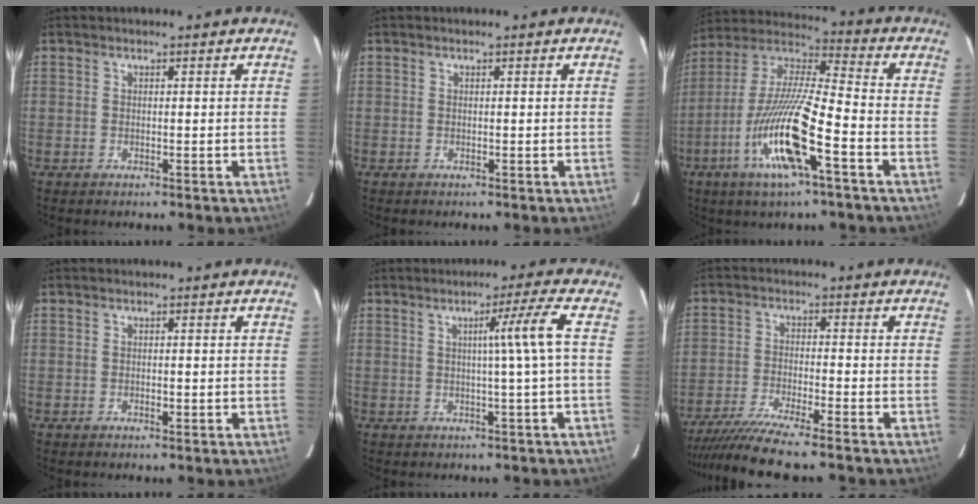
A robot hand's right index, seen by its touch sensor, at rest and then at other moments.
{"total": 0.0}
{"total": 17.1, "force": [-6.6, 1.8, 15.6], "torque": [-0.318, -0.011, -0.126]}
{"total": 0.9, "force": [-0.3, 0.3, 0.8], "torque": [-0.012, 0.000, -0.005]}
{"total": 5.2, "force": [0.6, -2.0, 4.8], "torque": [-0.078, 0.002, 0.012]}
{"total": 9.9, "force": [-8.6, -1.0, 4.8], "torque": [-0.074, -0.028, -0.145]}